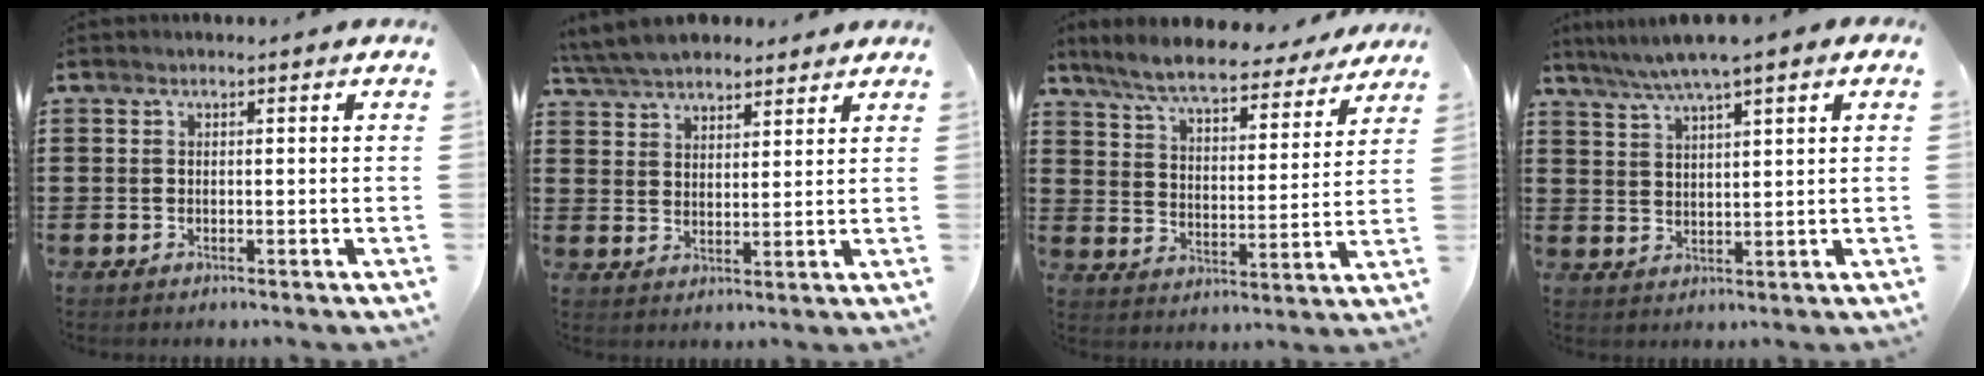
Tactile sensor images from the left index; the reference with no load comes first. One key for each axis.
{"total": 6.4, "fx": 6.0, "fy": 1.7, "fz": 1.6, "tx": -0.054, "ty": -0.011, "tz": 0.112}
{"total": 7.9, "fx": 7.2, "fy": 0.7, "fz": 3.2, "tx": -0.093, "ty": -0.040, "tz": 0.126}
{"total": 4.9, "fx": 3.6, "fy": -0.1, "fz": 3.3, "tx": -0.073, "ty": -0.009, "tz": 0.063}